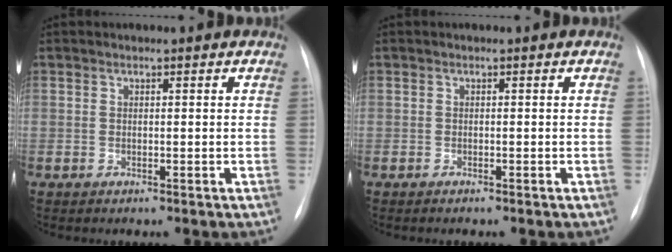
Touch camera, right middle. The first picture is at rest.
{"total": 0.6, "force": [-0.5, 0.1, 0.3], "torque": [-0.012, -0.002, -0.006]}